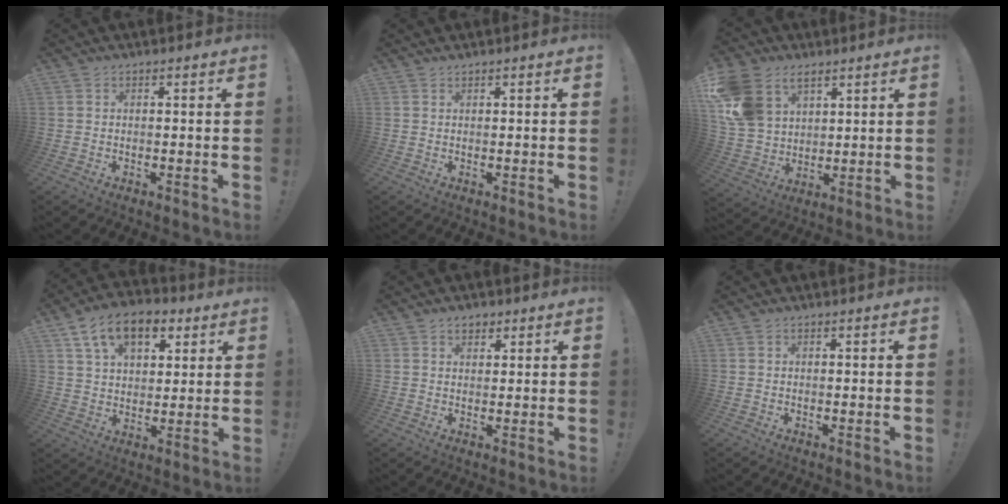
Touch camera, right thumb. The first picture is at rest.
{"total": 0.5, "force": [0.5, 0.0, -0.1], "torque": [0.008, -0.002, 0.009]}
{"total": 14.1, "force": [7.5, 9.9, 6.8], "torque": [-0.145, -0.040, 0.149]}
{"total": 14.2, "force": [6.9, 9.1, 8.5], "torque": [-0.136, -0.017, 0.129]}
{"total": 3.1, "force": [2.0, 2.1, 1.1], "torque": [-0.006, -0.009, 0.034]}
{"total": 0.0}